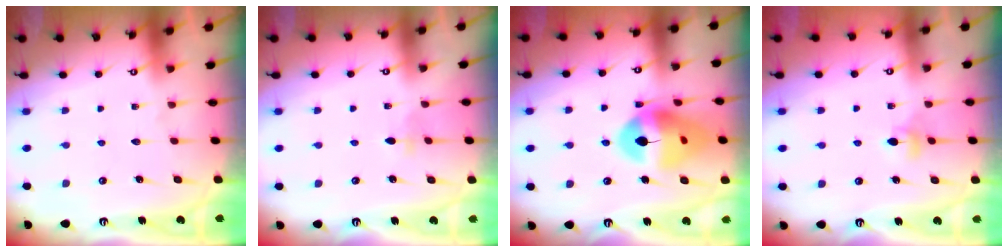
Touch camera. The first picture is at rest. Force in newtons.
{"total": 2.8, "press": 2.7, "slide": 0.6}
{"total": 16.8, "press": 16.7, "slide": 2.3}
{"total": 4.0, "press": 3.9, "slide": 0.6}